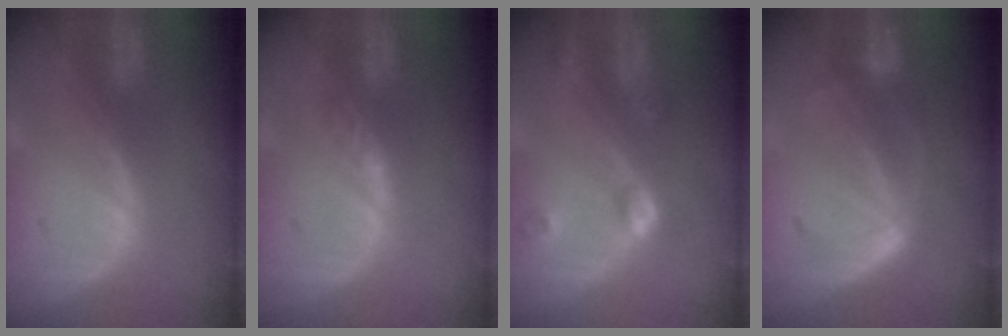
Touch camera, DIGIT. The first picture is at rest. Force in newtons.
{"total": 2.2, "press": 1.7, "slide": 1.3}
{"total": 4.5, "press": 4.0, "slide": 2.0}
{"total": 4.6, "press": 4.5, "slide": 0.6}